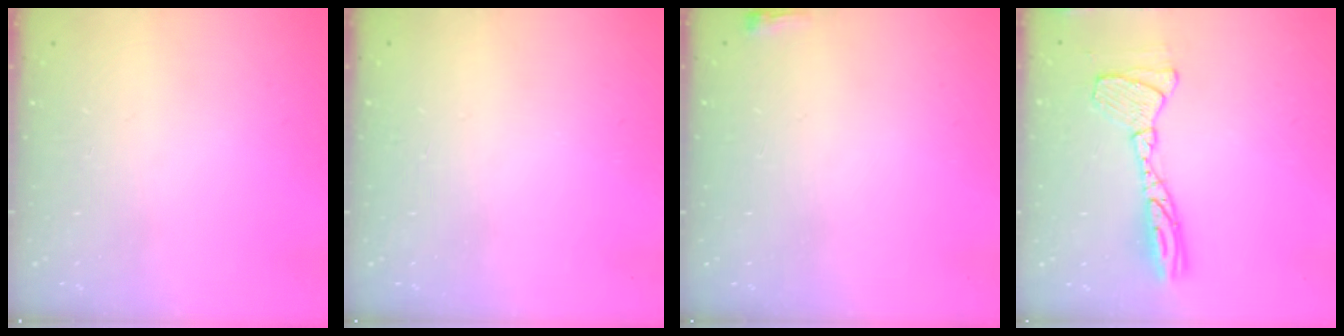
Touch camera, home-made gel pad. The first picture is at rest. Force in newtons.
{"total": 0.0}
{"total": 2.6, "press": 2.5, "slide": 0.6}
{"total": 14.2, "press": 14.1, "slide": 1.2}